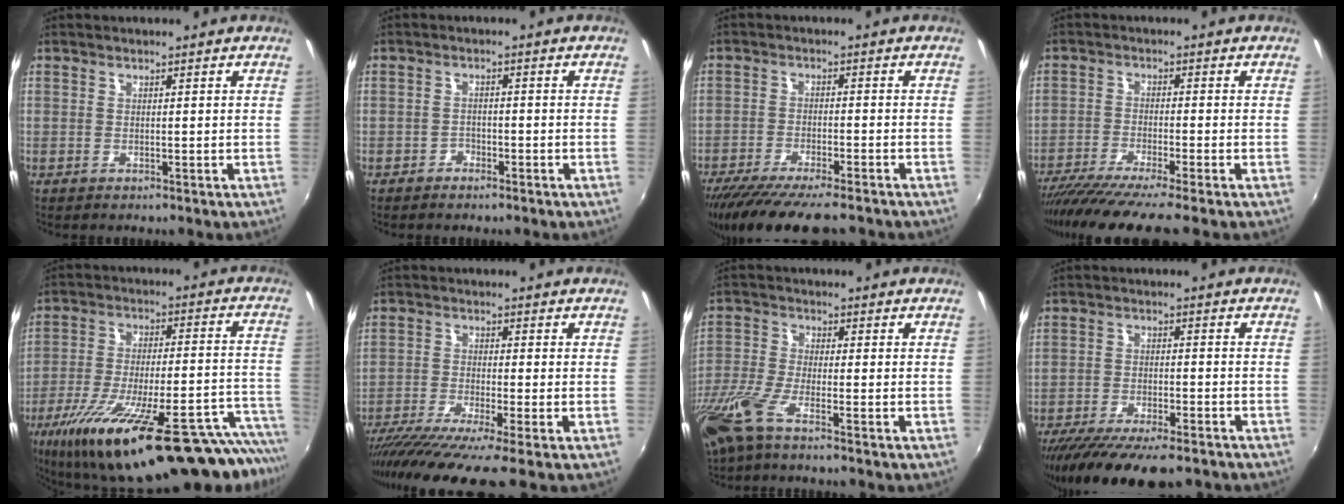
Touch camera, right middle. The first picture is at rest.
{"total": 2.2, "force": [-1.9, 1.1, 0.3], "torque": [-0.009, -0.003, -0.031]}
{"total": 14.5, "force": [-12.2, 2.2, 7.5], "torque": [-0.151, -0.044, -0.195]}
{"total": 10.0, "force": [-8.5, -1.2, 5.1], "torque": [-0.110, -0.041, -0.147]}
{"total": 31.1, "force": [-23.8, 4.8, 19.5], "torque": [-0.291, -0.057, -0.347]}
{"total": 10.6, "force": [-8.4, -1.0, 6.4], "torque": [-0.138, -0.050, -0.148]}
{"total": 10.0, "force": [-6.8, 1.5, 7.2], "torque": [-0.173, -0.034, -0.137]}
{"total": 15.9, "force": [-12.9, 3.6, 8.6], "torque": [-0.173, -0.051, -0.202]}